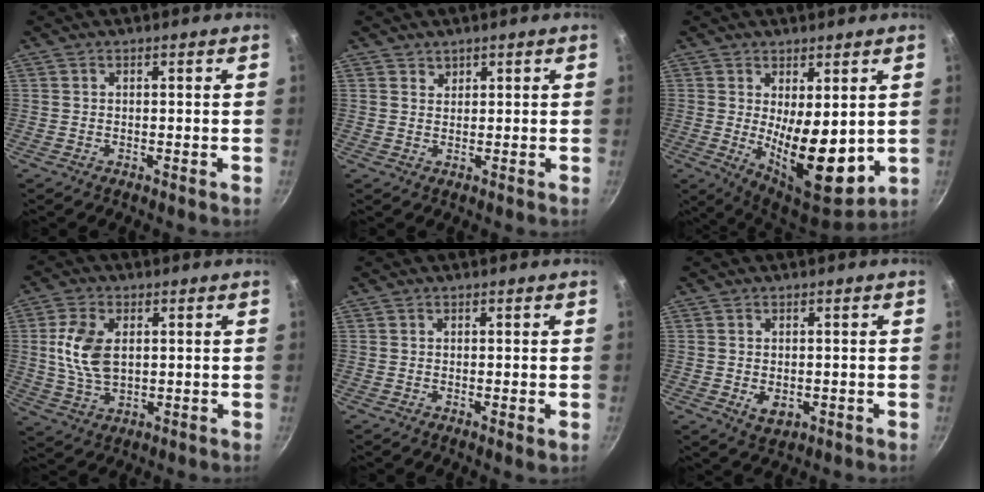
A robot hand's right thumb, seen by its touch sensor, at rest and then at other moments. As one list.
[{"total": 1.4, "force": [1.0, 0.9, 0.0], "torque": [0.011, -0.001, 0.018]}, {"total": 13.7, "force": [0.3, 5.8, 12.4], "torque": [-0.159, -0.036, 0.021]}, {"total": 9.7, "force": [1.6, 6.0, 7.5], "torque": [-0.139, -0.008, 0.032]}, {"total": 1.5, "force": [-0.1, 0.4, 1.4], "torque": [-0.024, -0.008, -0.002]}, {"total": 4.0, "force": [-0.6, 2.7, 2.9], "torque": [-0.043, -0.008, -0.003]}]